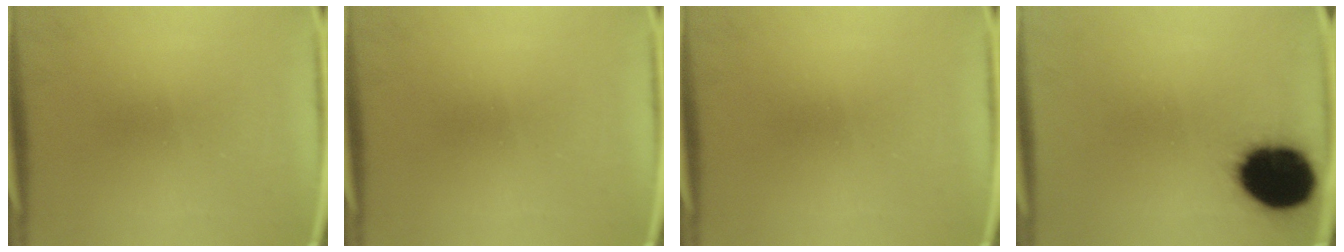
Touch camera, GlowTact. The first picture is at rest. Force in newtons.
{"total": 0.0}
{"total": 0.0}
{"total": 17.8}